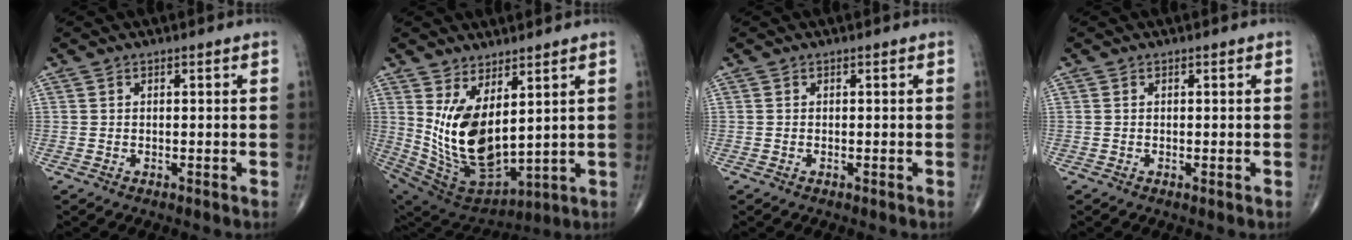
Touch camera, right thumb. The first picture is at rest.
{"total": 15.6, "force": [3.9, 7.5, 13.1], "torque": [-0.240, -0.043, 0.104]}
{"total": 0.0}
{"total": 0.0}